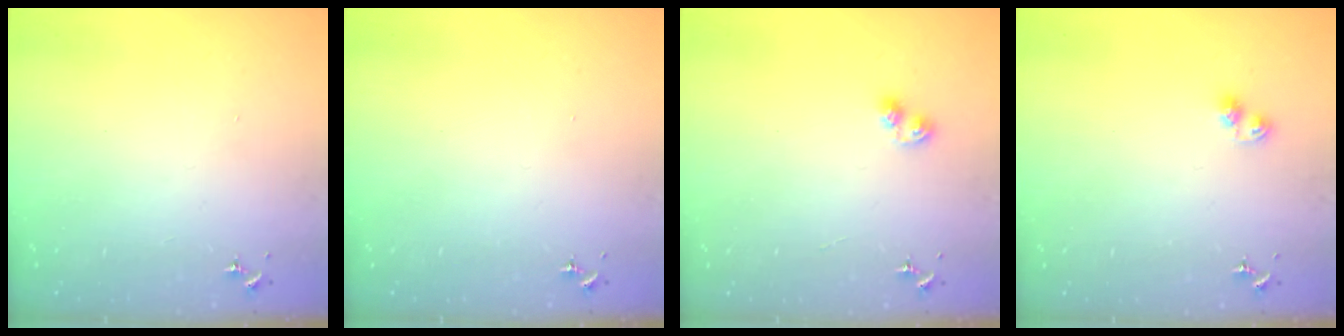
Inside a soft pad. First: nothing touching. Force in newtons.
{"total": 0.0}
{"total": 4.8, "press": 4.6, "slide": 1.2}
{"total": 5.8, "press": 5.8, "slide": 0.6}